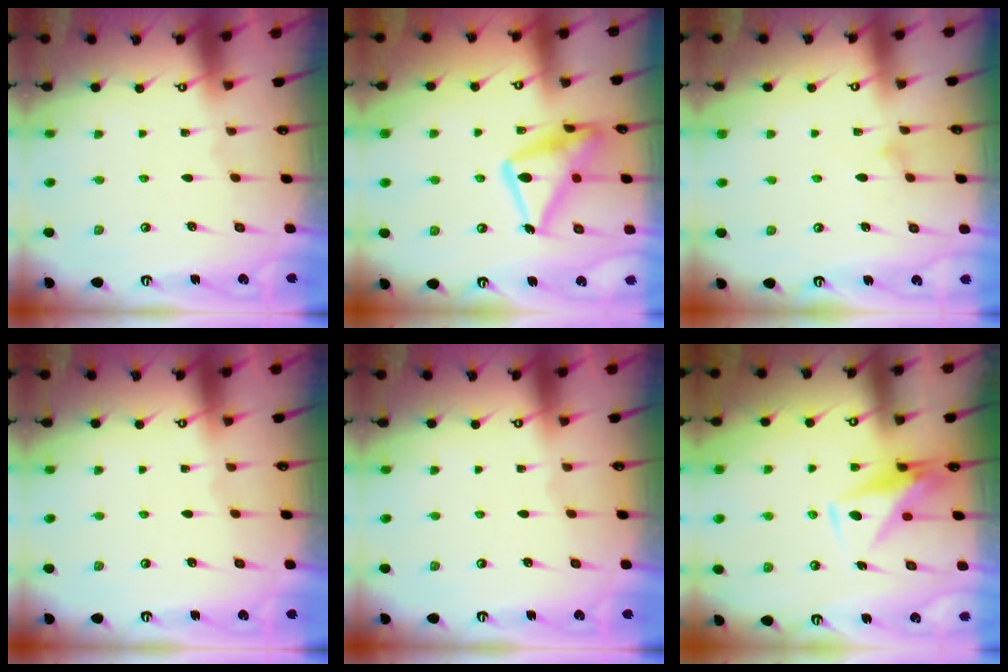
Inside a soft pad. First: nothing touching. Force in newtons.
{"total": 19.3, "press": 19.3, "slide": 1.1}
{"total": 8.6, "press": 8.6, "slide": 0.6}
{"total": 0.0}
{"total": 0.0}
{"total": 8.5, "press": 8.5, "slide": 0.4}